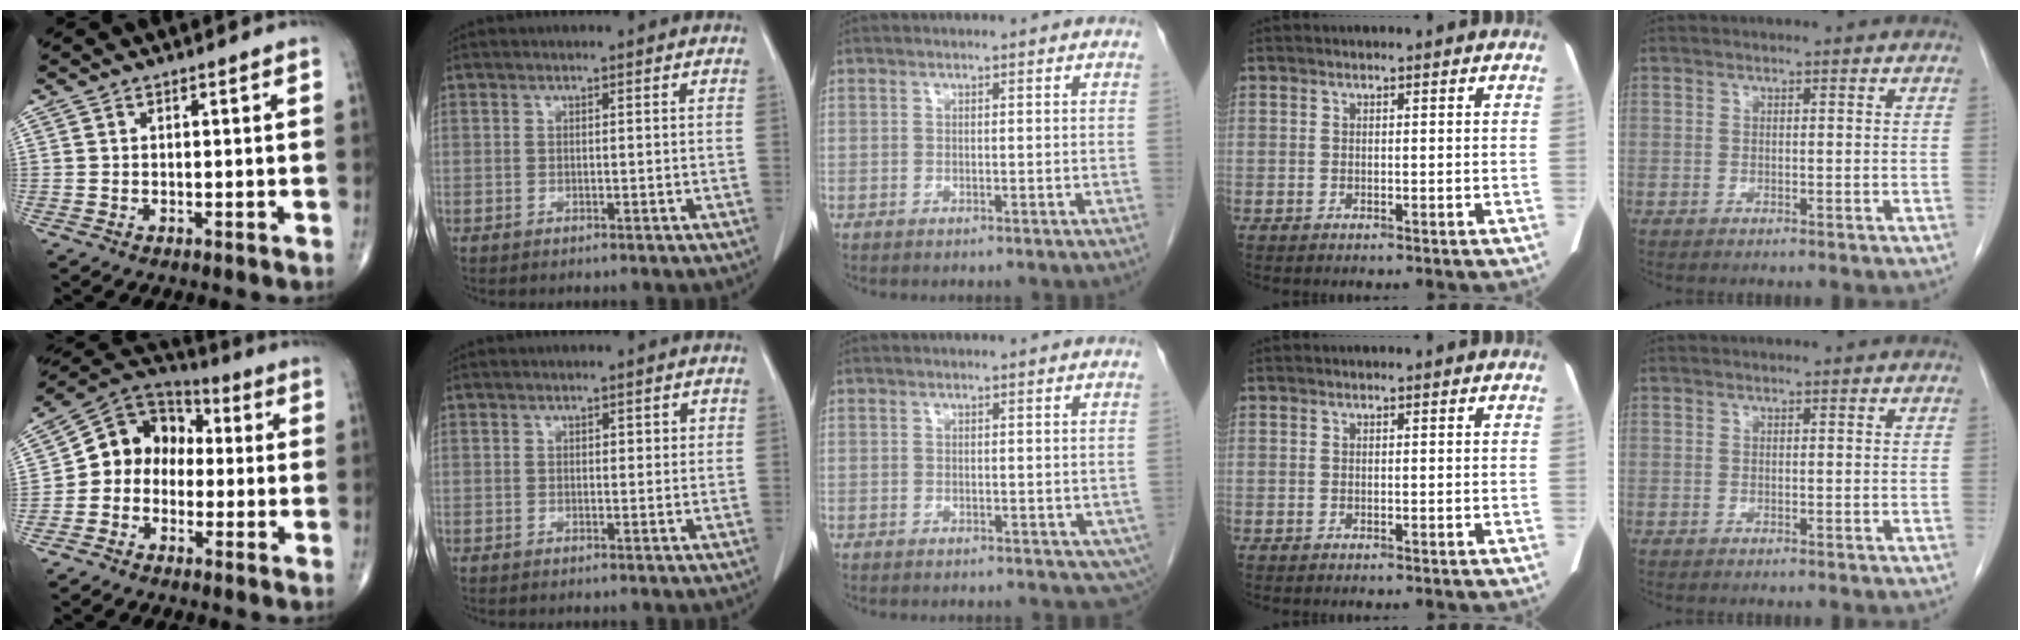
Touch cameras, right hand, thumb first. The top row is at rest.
{"thumb": {"total": 11.0, "force": [-0.9, 9.2, 5.9], "torque": [-0.065, 0.052, -0.036]}, "index": {"total": 1.6, "force": [0.4, 0.9, 1.2], "torque": [-0.014, 0.006, 0.004]}, "middle": {"total": 3.0, "force": [-0.3, 2.0, 2.2], "torque": [-0.017, -0.001, 0.003]}}